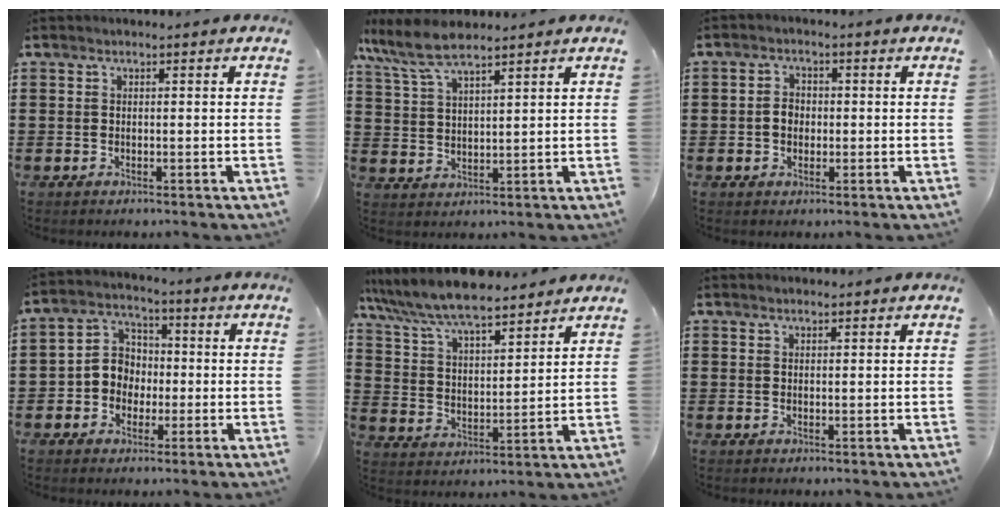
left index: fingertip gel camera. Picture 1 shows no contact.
{"total": 6.9, "force": [5.6, 1.5, 3.7], "torque": [-0.098, -0.014, 0.100]}
{"total": 2.7, "force": [-0.3, 2.2, 1.7], "torque": [-0.037, 0.006, -0.008]}
{"total": 5.5, "force": [-1.2, 5.1, 1.6], "torque": [-0.055, 0.015, -0.029]}
{"total": 8.3, "force": [7.5, 1.3, 3.5], "torque": [-0.097, -0.031, 0.133]}
{"total": 0.6, "force": [0.6, 0.2, 0.0], "torque": [-0.002, 0.001, 0.011]}